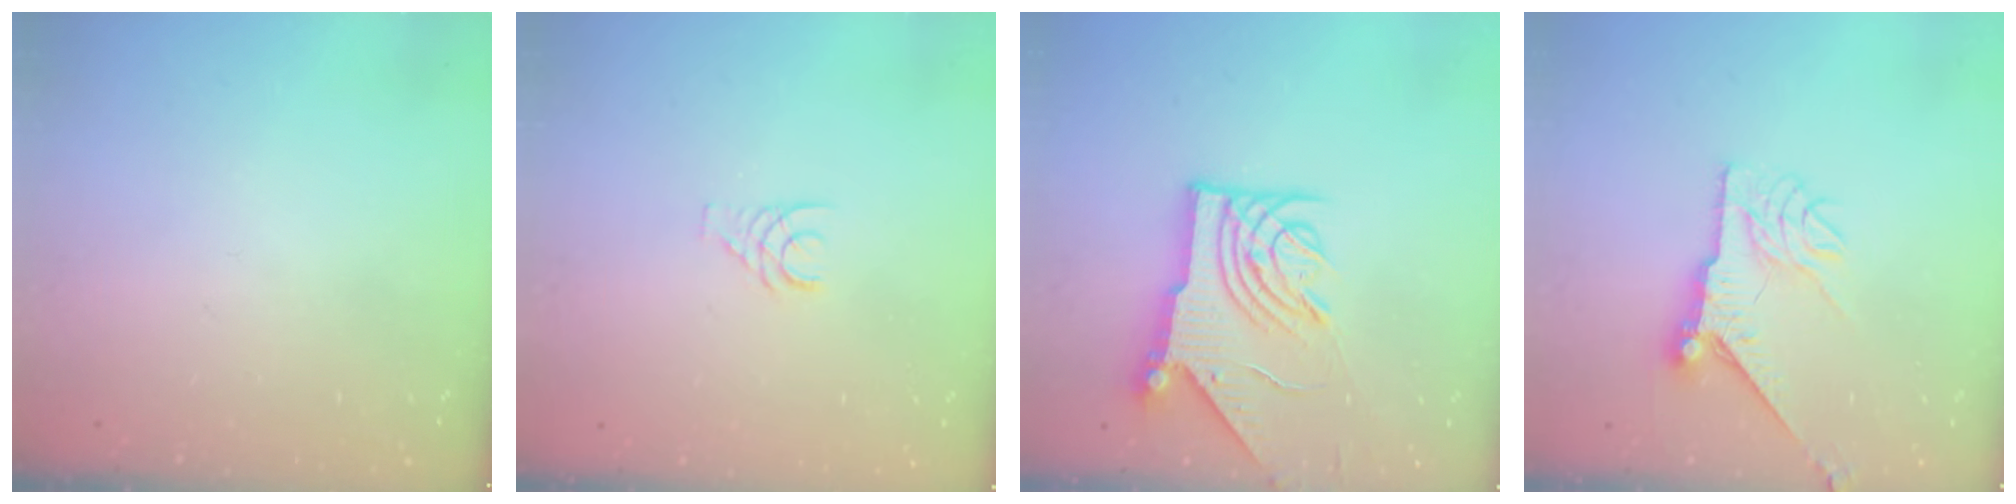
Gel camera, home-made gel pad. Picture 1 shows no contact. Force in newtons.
{"total": 3.6, "press": 3.6, "slide": 0.4}
{"total": 10.9, "press": 10.9, "slide": 1.2}
{"total": 8.7, "press": 8.7, "slide": 0.3}